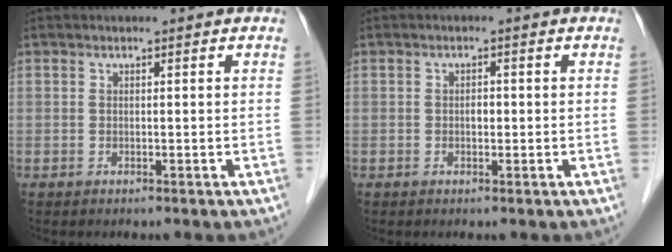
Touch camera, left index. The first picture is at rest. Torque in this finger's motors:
{"motor_torque": [0.01, 0.01, 0.00, 0.00]}